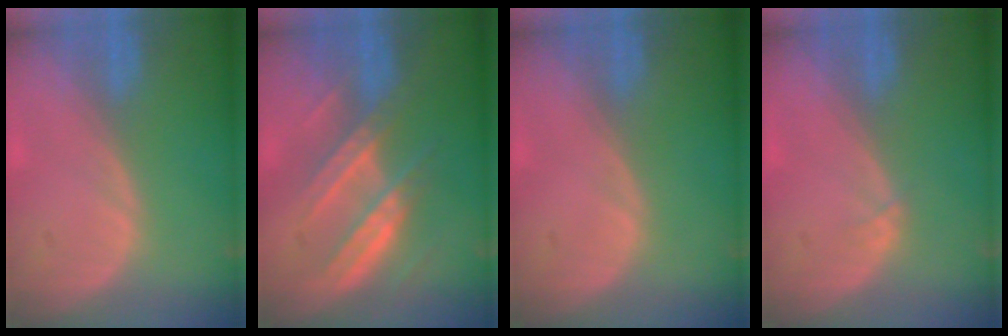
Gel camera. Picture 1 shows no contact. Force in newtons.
{"total": 7.2, "press": 7.1, "slide": 1.4}
{"total": 0.0}
{"total": 0.7, "press": 0.6, "slide": 0.3}